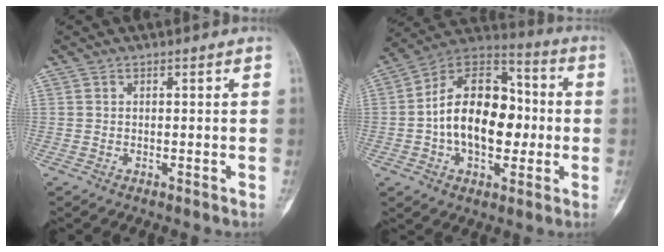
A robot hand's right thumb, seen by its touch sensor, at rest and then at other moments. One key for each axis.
{"total": 20.2, "fx": -0.9, "fy": 12.8, "fz": 15.6, "tx": -0.220, "ty": 0.033, "tz": -0.019}